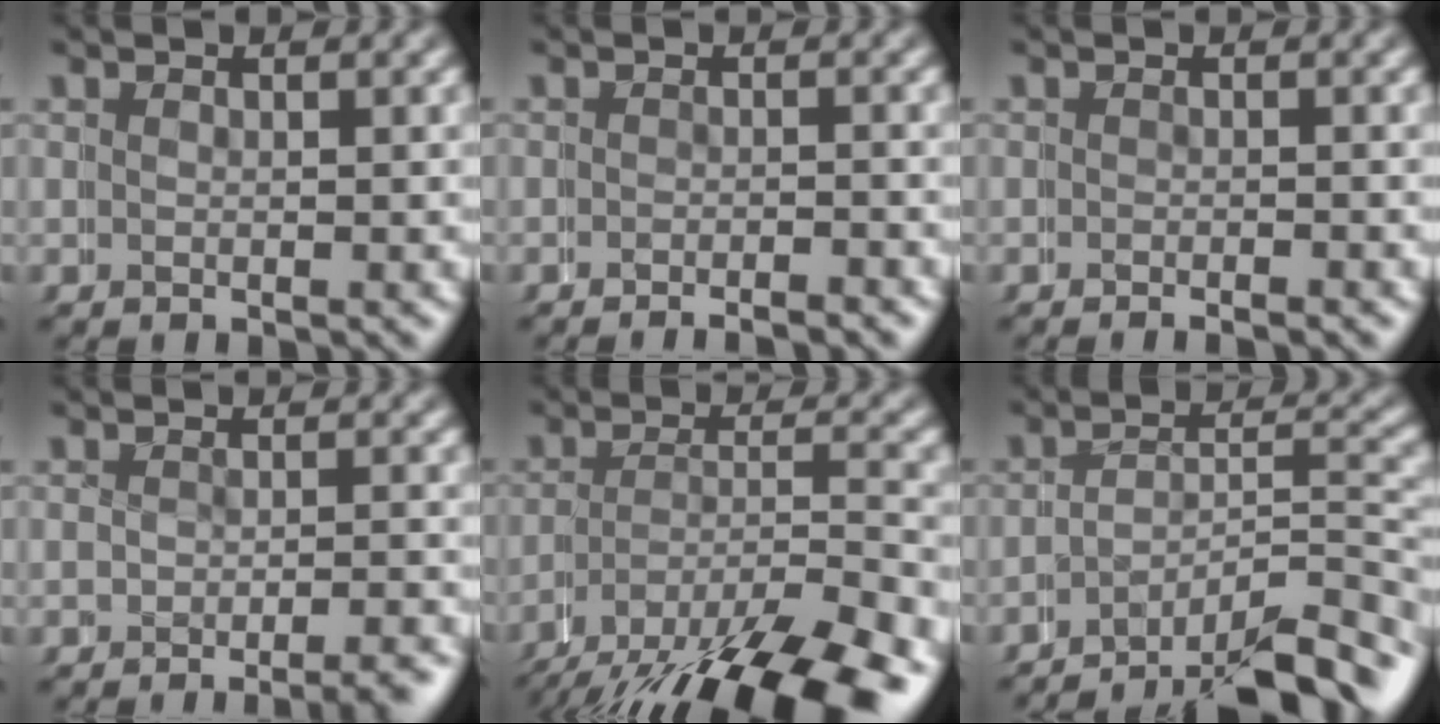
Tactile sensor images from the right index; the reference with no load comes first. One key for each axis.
{"total": 2.2, "fx": -2.1, "fy": 0.2, "fz": 0.5, "tx": -0.006, "ty": 0.000, "tz": -0.040}
{"total": 1.3, "fx": -1.1, "fy": 0.3, "fz": 0.6, "tx": -0.008, "ty": 0.000, "tz": -0.023}
{"total": 2.7, "fx": -2.5, "fy": 0.4, "fz": 0.8, "tx": -0.008, "ty": -0.004, "tz": -0.044}
{"total": 7.2, "fx": -4.4, "fy": 2.6, "fz": 5.1, "tx": -0.082, "ty": -0.025, "tz": -0.063}
{"total": 8.1, "fx": -6.6, "fy": 2.4, "fz": 4.0, "tx": -0.042, "ty": -0.020, "tz": -0.102}